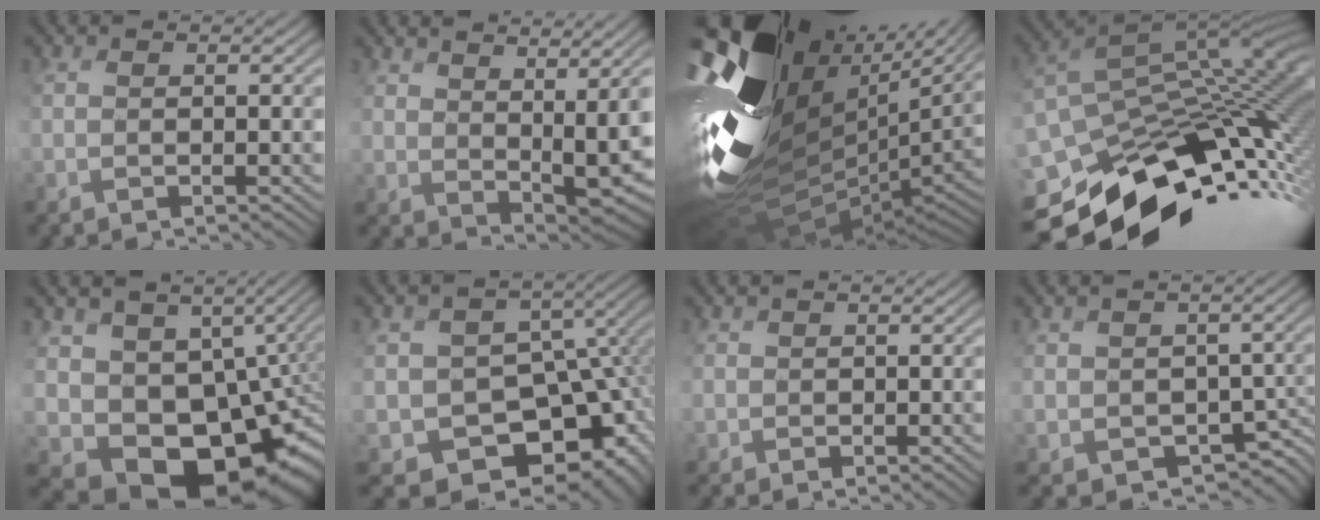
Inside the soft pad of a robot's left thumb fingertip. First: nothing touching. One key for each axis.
{"total": 6.1, "fx": 3.8, "fy": 1.8, "fz": 4.4, "tx": -0.090, "ty": -0.007, "tz": 0.082}
{"total": 17.7, "fx": 6.4, "fy": 11.7, "fz": 11.5, "tx": -0.265, "ty": 0.014, "tz": 0.158}
{"total": 13.9, "fx": -8.6, "fy": 8.6, "fz": 6.8, "tx": -0.144, "ty": 0.005, "tz": -0.133}
{"total": 11.7, "fx": -2.4, "fy": 9.1, "fz": 7.0, "tx": -0.111, "ty": -0.047, "tz": -0.009}
{"total": 11.7, "fx": -4.8, "fy": 8.9, "fz": 5.8, "tx": -0.091, "ty": -0.045, "tz": -0.046}
{"total": 1.9, "fx": 0.3, "fy": -0.2, "fz": -1.9, "tx": 0.025, "ty": -0.003, "tz": 0.014}
{"total": 2.9, "fx": -0.4, "fy": 2.8, "fz": 0.6, "tx": -0.024, "ty": -0.018, "tz": 0.005}